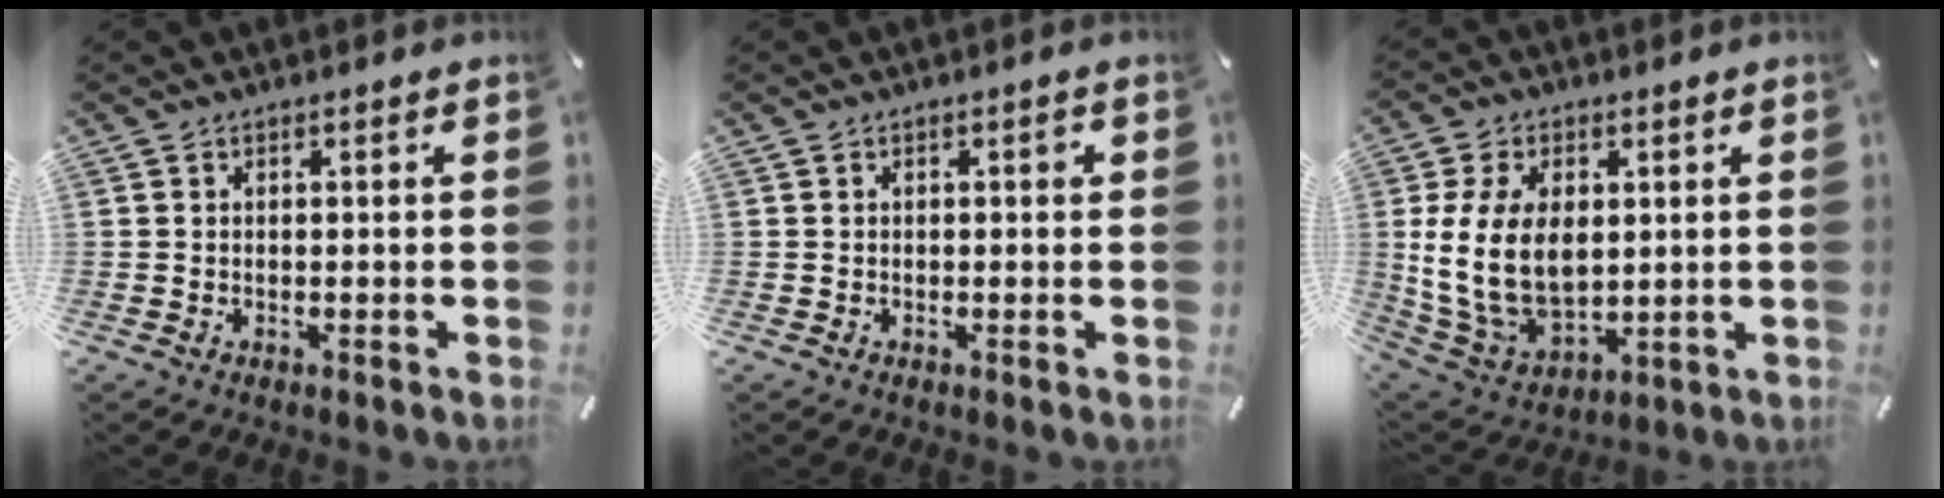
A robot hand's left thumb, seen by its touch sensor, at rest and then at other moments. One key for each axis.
{"total": 1.4, "fx": 0.2, "fy": 0.6, "fz": 1.2, "tx": -0.016, "ty": 0.003, "tz": 0.000}
{"total": 15.6, "fx": 2.0, "fy": 10.7, "fz": 11.1, "tx": -0.241, "ty": -0.002, "tz": 0.039}